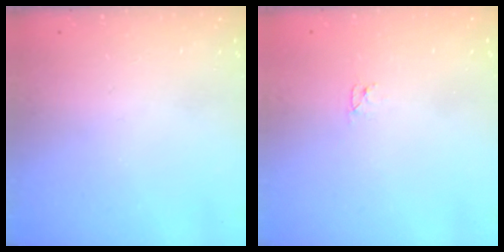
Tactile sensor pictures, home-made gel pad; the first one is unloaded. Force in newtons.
{"total": 2.6, "press": 2.6, "slide": 0.3}